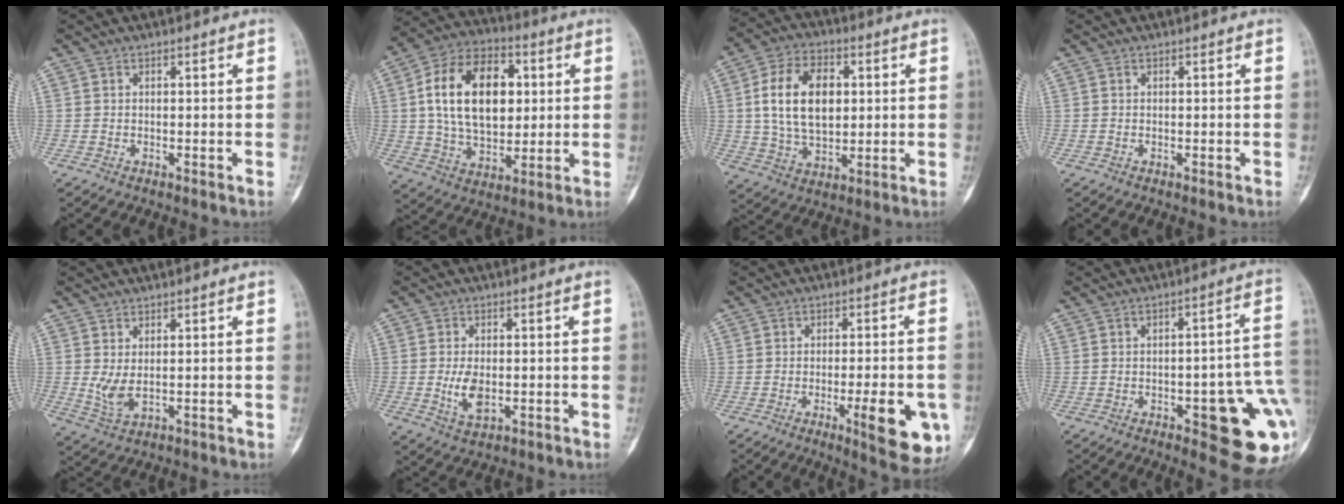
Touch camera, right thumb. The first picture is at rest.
{"total": 19.9, "force": [3.5, 12.7, 14.9], "torque": [-0.224, 0.007, 0.060]}
{"total": 14.6, "force": [2.3, 9.2, 11.1], "torque": [-0.174, 0.000, 0.041]}
{"total": 0.0}
{"total": 4.1, "force": [0.5, 1.9, 3.6], "torque": [-0.074, -0.008, 0.020]}
{"total": 5.0, "force": [-0.6, 2.8, 4.2], "torque": [-0.078, -0.008, -0.005]}
{"total": 11.6, "force": [-3.9, 3.0, 10.5], "torque": [-0.124, -0.005, -0.046]}
{"total": 17.9, "force": [-4.1, 5.6, 16.5], "torque": [-0.157, 0.022, -0.033]}